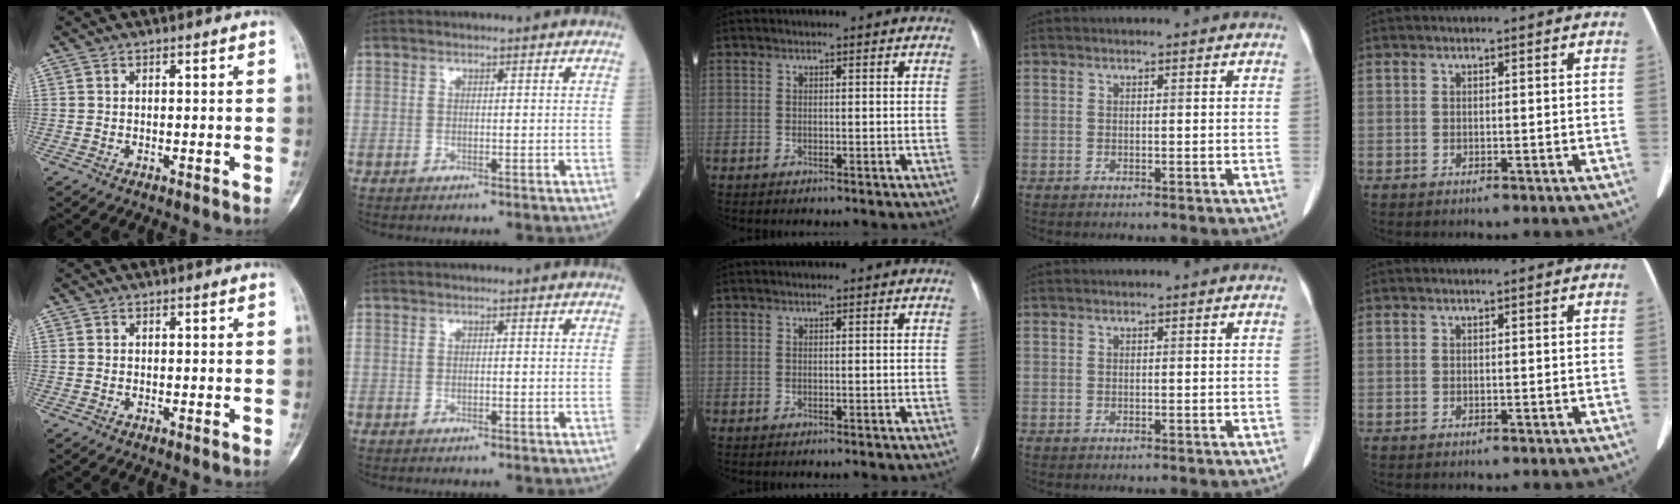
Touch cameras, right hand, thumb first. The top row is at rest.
{"index": {"total": 0.7, "force": [-0.2, 0.2, 0.6], "torque": [-0.010, 0.000, -0.004]}}